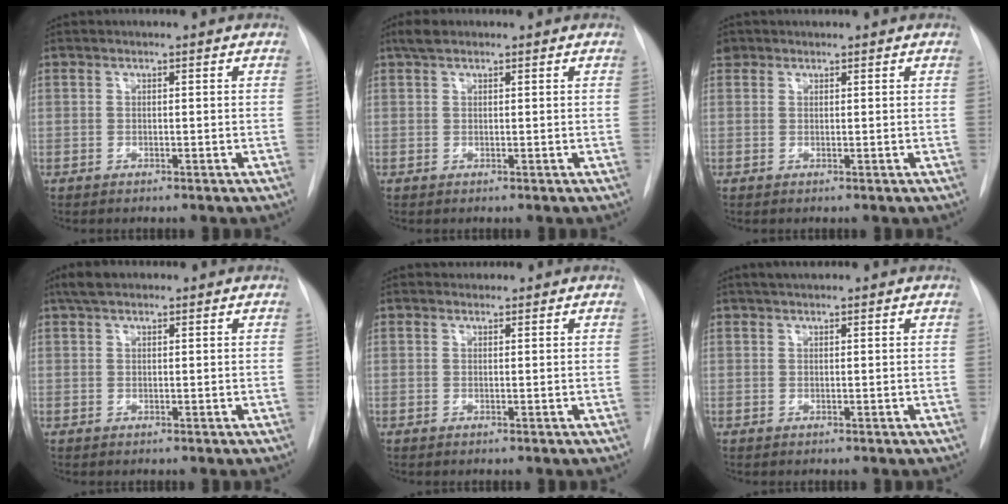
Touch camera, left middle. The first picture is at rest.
{"total": 2.0, "force": [1.5, 0.9, 1.1], "torque": [-0.021, 0.014, 0.027]}
{"total": 1.5, "force": [1.0, 1.1, 0.0], "torque": [0.007, 0.014, 0.015]}
{"total": 3.0, "force": [2.2, 1.2, 1.6], "torque": [-0.032, 0.017, 0.040]}
{"total": 0.9, "force": [0.7, 0.4, -0.2], "torque": [-0.002, 0.009, 0.011]}
{"total": 1.8, "force": [1.5, 0.4, 0.9], "torque": [-0.016, 0.014, 0.025]}